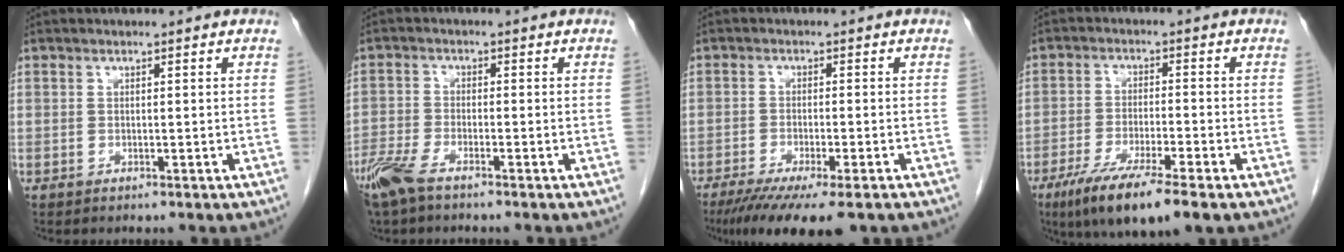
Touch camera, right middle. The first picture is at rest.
{"total": 5.4, "force": [-4.1, 1.1, 3.3], "torque": [-0.079, -0.012, -0.084]}
{"total": 10.8, "force": [-7.8, 1.5, 7.3], "torque": [-0.105, -0.022, -0.120]}
{"total": 11.0, "force": [-7.0, 1.1, 8.5], "torque": [-0.148, -0.027, -0.112]}